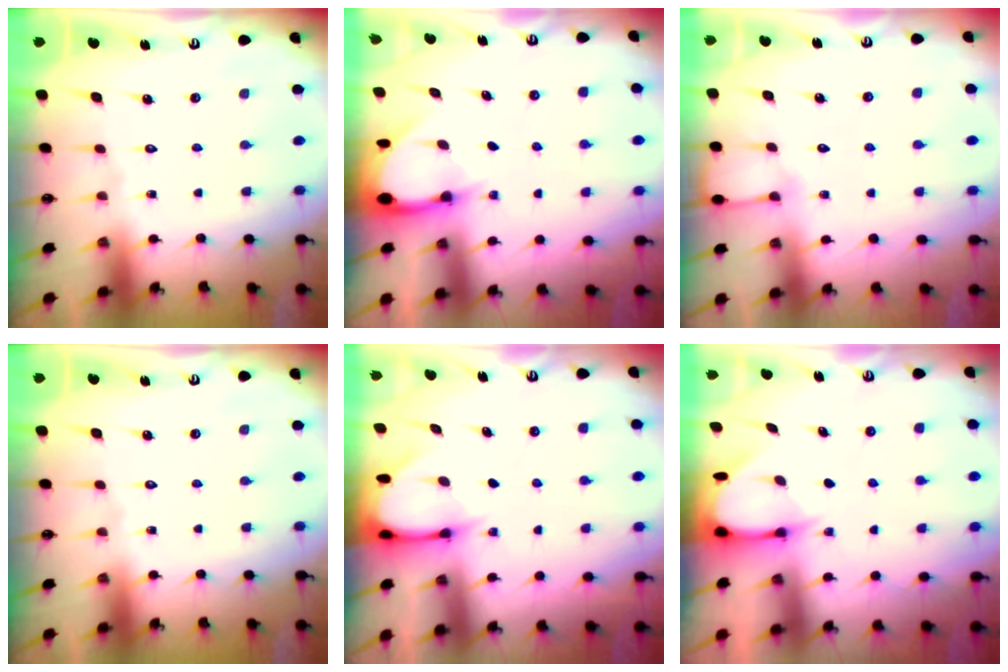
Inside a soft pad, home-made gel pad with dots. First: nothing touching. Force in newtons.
{"total": 3.5, "press": 3.5, "slide": 0.2}
{"total": 4.0, "press": 4.0, "slide": 0.6}
{"total": 0.0}
{"total": 3.6, "press": 3.6, "slide": 0.3}
{"total": 3.7, "press": 3.7, "slide": 0.4}